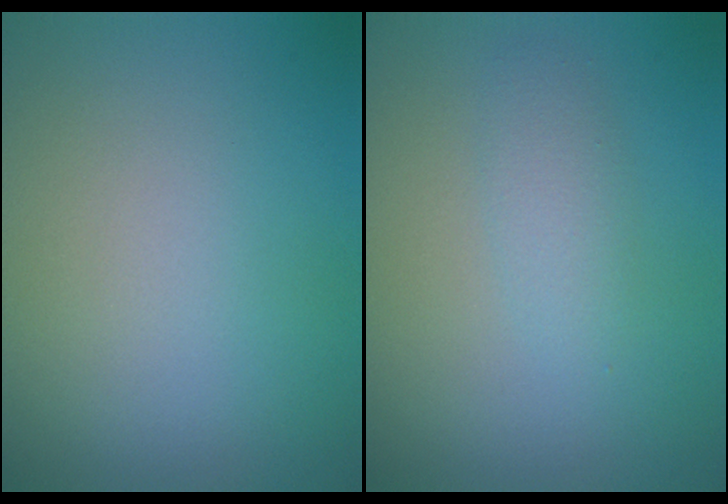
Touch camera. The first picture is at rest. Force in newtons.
{"total": 1.7, "press": 1.7, "slide": 0.1}